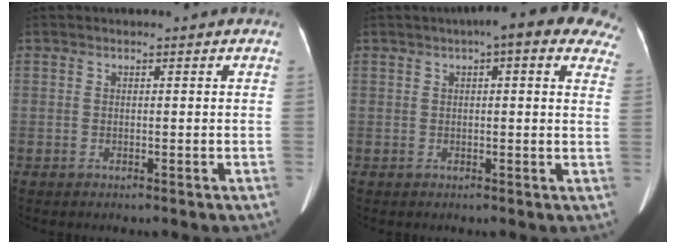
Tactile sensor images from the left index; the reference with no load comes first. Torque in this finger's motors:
{"motor_torque": [0.17, -0.18, 0.13, 0.07]}